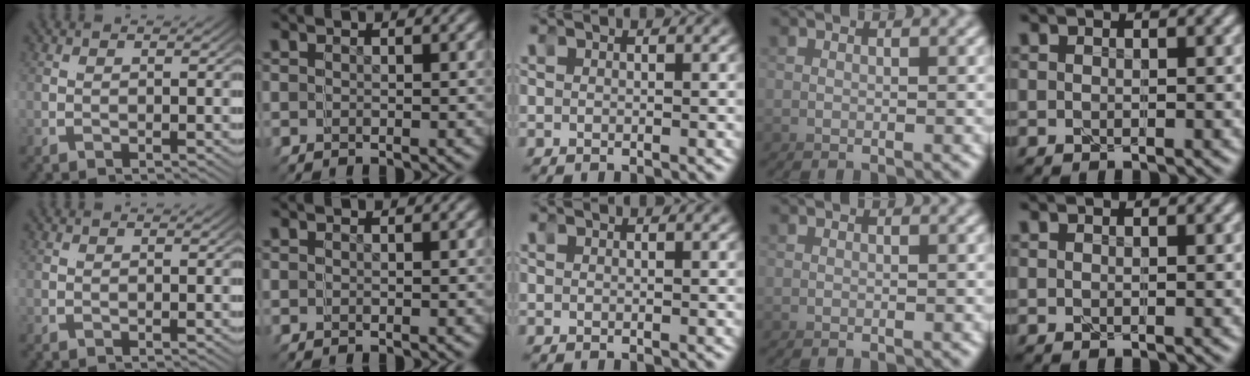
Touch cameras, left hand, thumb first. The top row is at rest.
{}